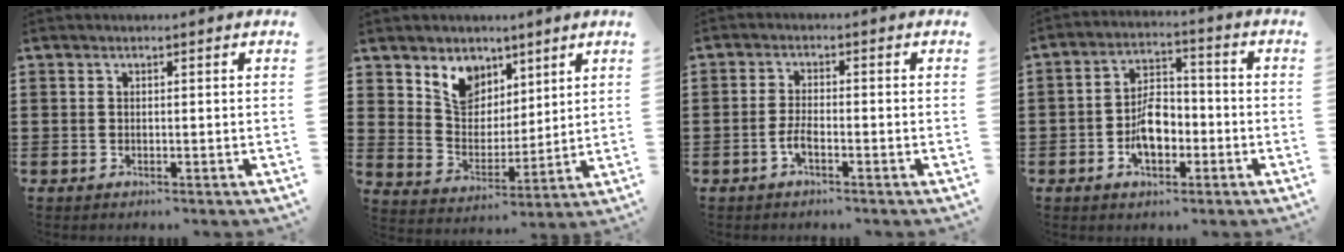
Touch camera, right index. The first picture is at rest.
{"total": 7.3, "force": [5.0, 5.2, 1.1], "torque": [-0.053, -0.016, 0.094]}
{"total": 2.6, "force": [-1.3, 0.5, 2.2], "torque": [-0.051, -0.002, -0.028]}
{"total": 6.9, "force": [-2.1, 4.0, 5.3], "torque": [-0.094, 0.008, -0.039]}